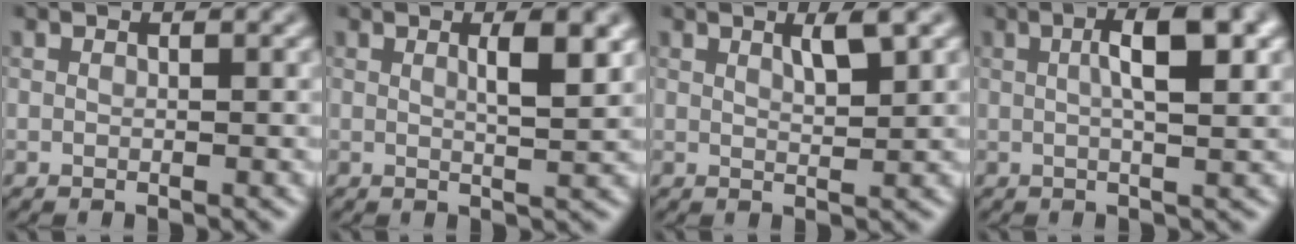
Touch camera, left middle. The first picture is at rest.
{"total": 3.4, "force": [1.0, 0.8, 3.2], "torque": [-0.042, 0.002, 0.013]}
{"total": 2.5, "force": [1.3, 0.5, 2.0], "torque": [-0.032, 0.001, 0.022]}
{"total": 5.3, "force": [1.2, 1.3, 5.0], "torque": [-0.074, 0.009, 0.015]}